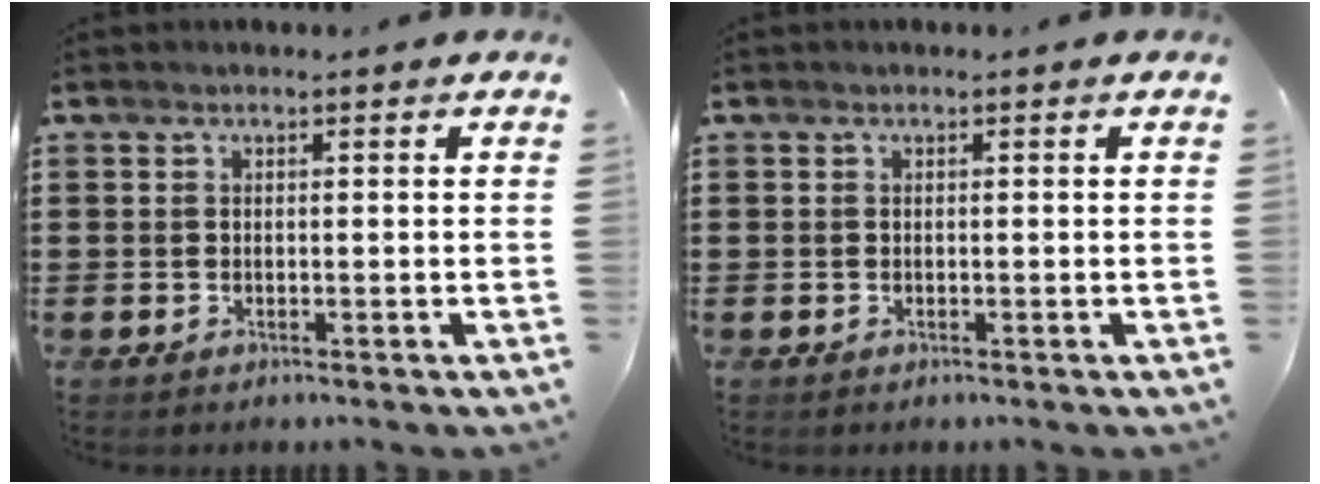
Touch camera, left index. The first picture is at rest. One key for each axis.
{"total": 0.0}